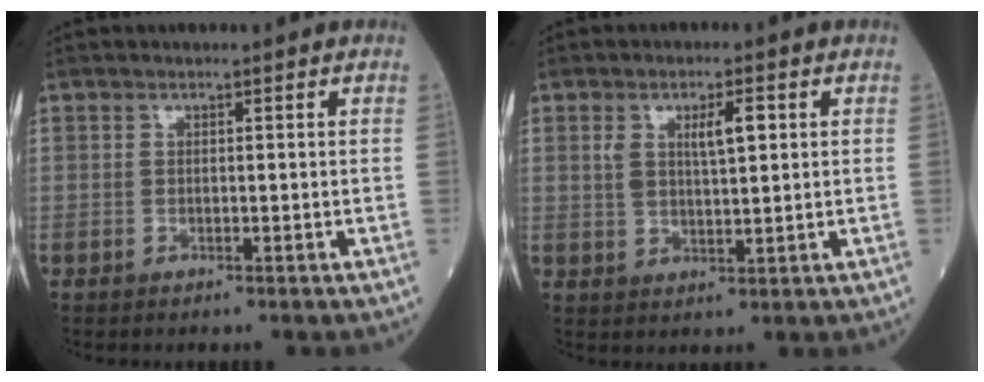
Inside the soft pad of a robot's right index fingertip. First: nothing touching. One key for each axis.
{"total": 5.0, "fx": 1.7, "fy": 1.5, "fz": 4.5, "tx": -0.082, "ty": 0.006, "tz": 0.033}